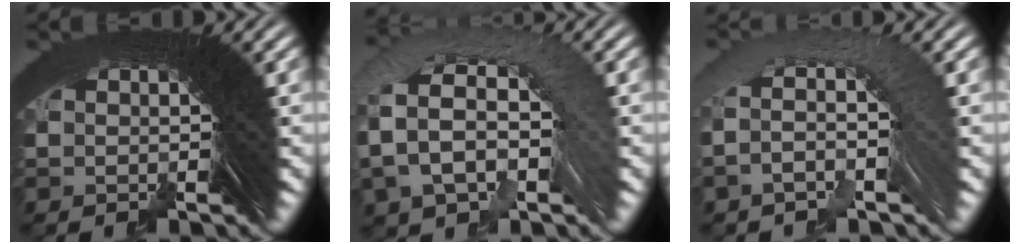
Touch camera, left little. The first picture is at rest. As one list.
[{"total": 7.2, "force": [0.9, 4.6, 5.5], "torque": [-0.097, 0.013, 0.009]}, {"total": 4.2, "force": [-0.3, 2.1, 3.6], "torque": [-0.061, 0.020, -0.014]}]